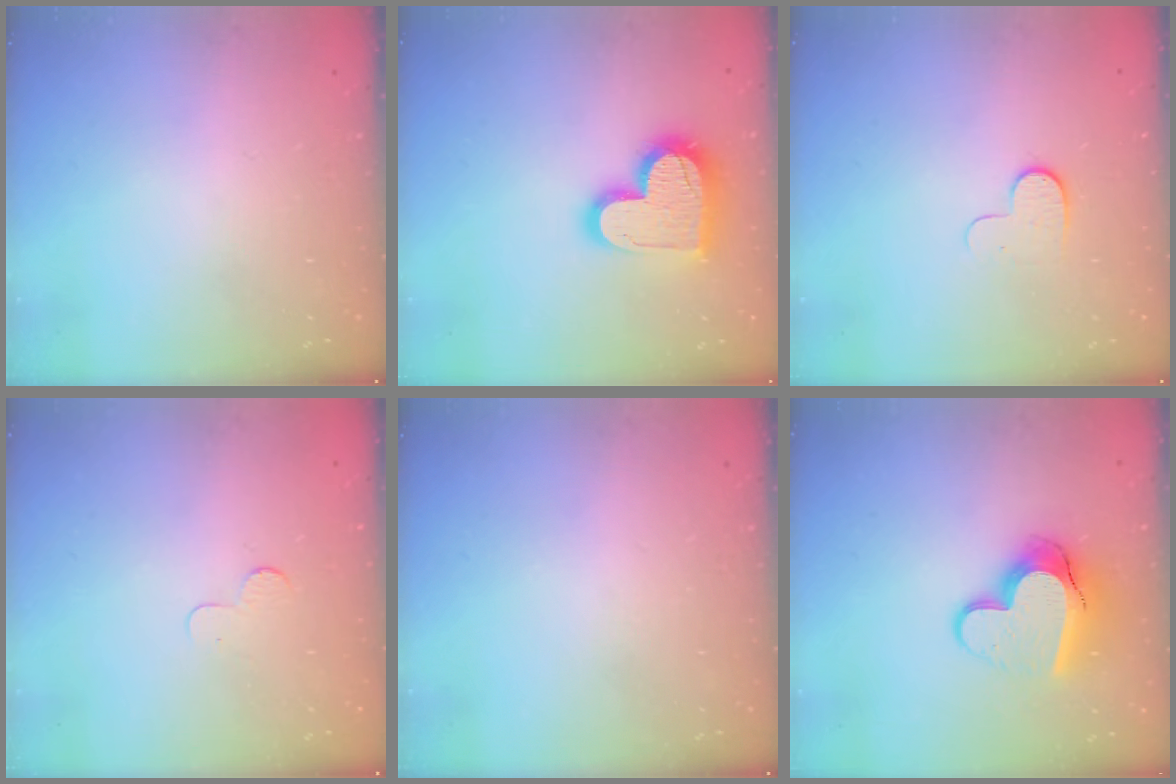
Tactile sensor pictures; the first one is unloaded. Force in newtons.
{"total": 16.9, "press": 16.9, "slide": 1.3}
{"total": 5.4, "press": 5.3, "slide": 1.2}
{"total": 2.3, "press": 2.3, "slide": 0.2}
{"total": 0.0}
{"total": 14.1, "press": 14.1, "slide": 1.1}